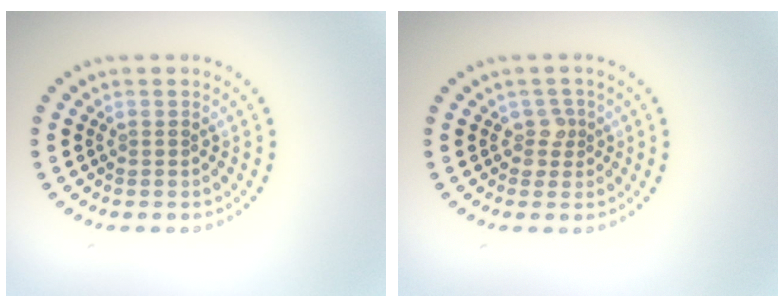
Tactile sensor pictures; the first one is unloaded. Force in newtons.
{"total": 1.5, "press": 1.2, "slide": 1.0}